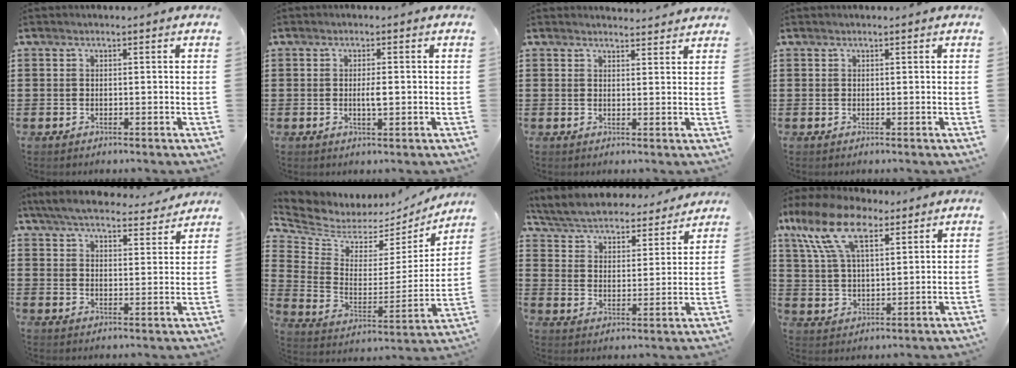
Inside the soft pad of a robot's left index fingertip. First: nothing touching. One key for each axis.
{"total": 2.3, "fx": -0.1, "fy": 0.6, "fz": 2.3, "tx": -0.043, "ty": -0.001, "tz": -0.002}
{"total": 2.1, "fx": 2.0, "fy": 0.3, "fz": -0.1, "tx": 0.003, "ty": -0.007, "tz": 0.038}
{"total": 0.0}
{"total": 5.8, "fx": 5.6, "fy": 0.5, "fz": 1.7, "tx": -0.057, "ty": -0.028, "tz": 0.097}
{"total": 4.6, "fx": 4.3, "fy": 1.6, "fz": 0.2, "tx": -0.040, "ty": -0.050, "tz": 0.072}
{"total": 5.0, "fx": 4.9, "fy": 0.2, "fz": 0.8, "tx": -0.041, "ty": -0.037, "tz": 0.079}
{"total": 12.0, "fx": 7.6, "fy": 5.3, "fz": 7.6, "tx": -0.174, "ty": -0.002, "tz": 0.142}